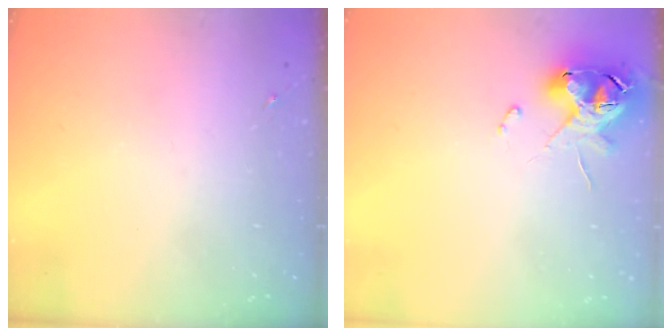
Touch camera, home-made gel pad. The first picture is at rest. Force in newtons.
{"total": 11.5, "press": 11.4, "slide": 1.5}